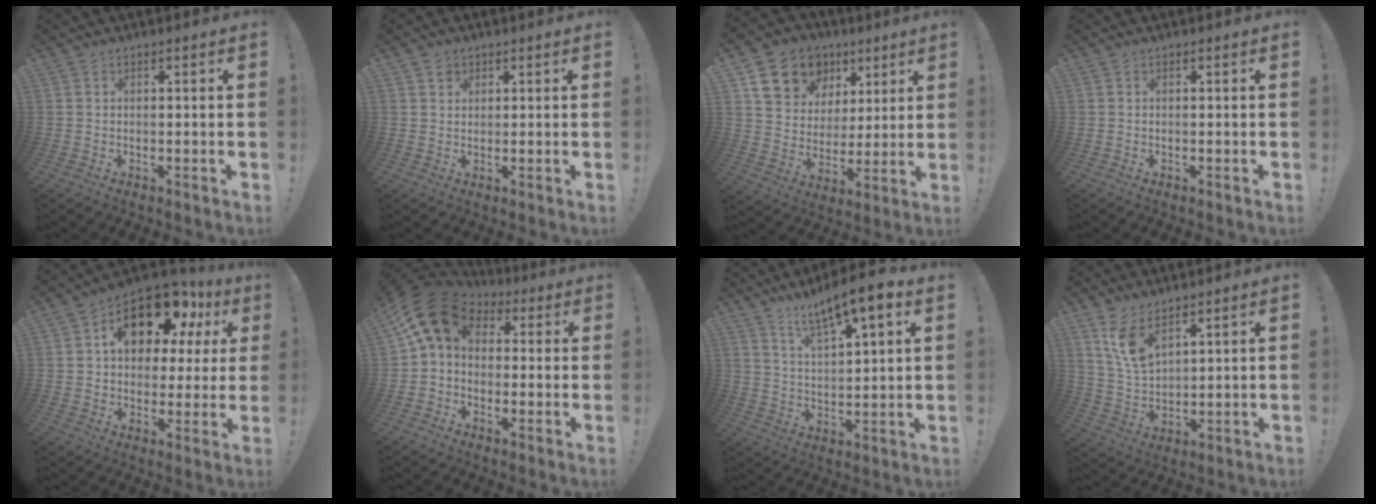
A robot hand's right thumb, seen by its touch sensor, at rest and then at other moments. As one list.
[{"total": 2.0, "force": [1.4, 1.5, 0.2], "torque": [0.017, -0.012, 0.021]}, {"total": 14.9, "force": [7.9, 11.6, 4.9], "torque": [-0.072, -0.040, 0.164]}, {"total": 0.0}, {"total": 16.2, "force": [7.8, 9.1, 10.9], "torque": [-0.163, -0.044, 0.128]}, {"total": 13.9, "force": [4.8, 9.6, 8.8], "torque": [-0.151, -0.013, 0.092]}, {"total": 10.8, "force": [8.2, 1.7, 6.9], "torque": [-0.113, -0.053, 0.135]}, {"total": 9.0, "force": [6.4, 3.5, 5.3], "torque": [-0.096, -0.035, 0.121]}]